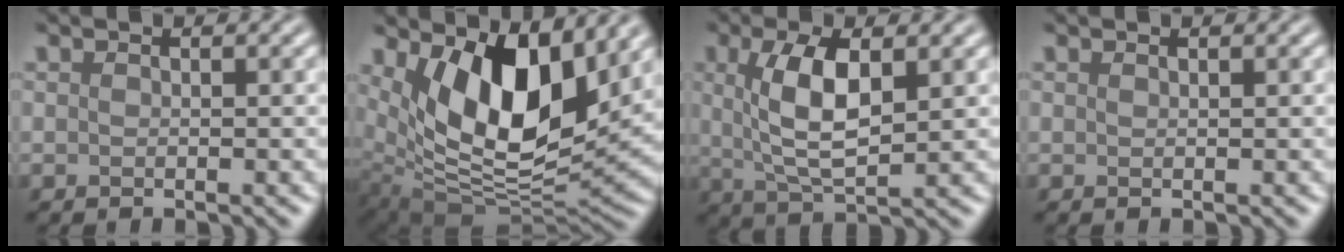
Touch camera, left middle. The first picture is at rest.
{"total": 11.4, "force": [4.6, 5.3, 9.0], "torque": [-0.155, -0.023, 0.087]}
{"total": 5.7, "force": [1.3, 2.1, 5.1], "torque": [-0.106, 0.001, 0.027]}
{"total": 0.0}